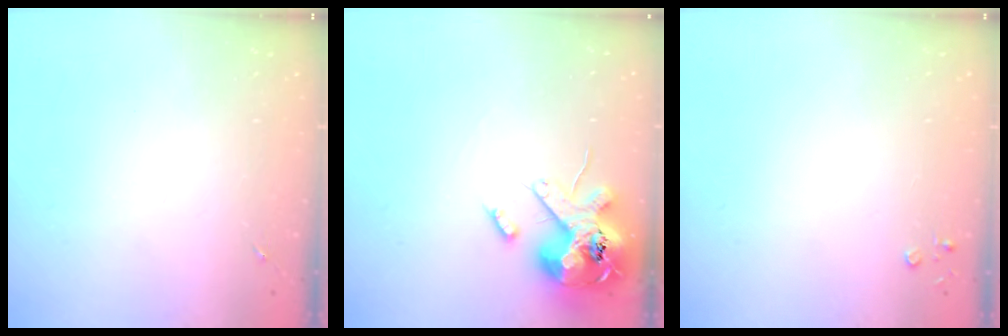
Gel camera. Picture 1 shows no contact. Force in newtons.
{"total": 15.3, "press": 15.1, "slide": 2.5}
{"total": 2.2, "press": 2.2, "slide": 0.3}